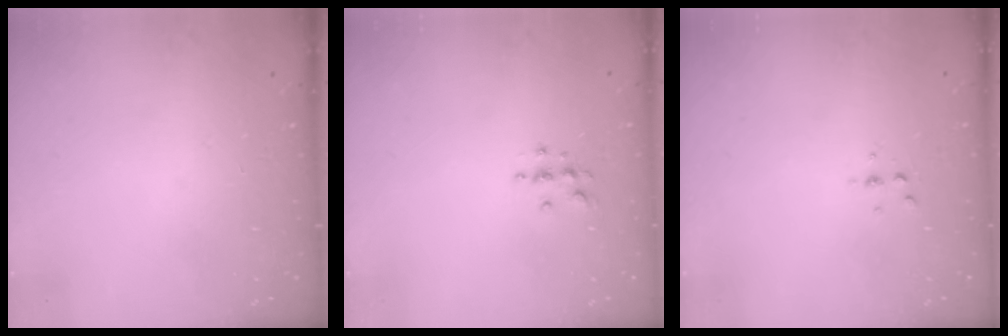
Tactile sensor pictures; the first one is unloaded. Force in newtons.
{"total": 3.7, "press": 3.7, "slide": 0.4}
{"total": 2.6, "press": 2.6, "slide": 0.3}